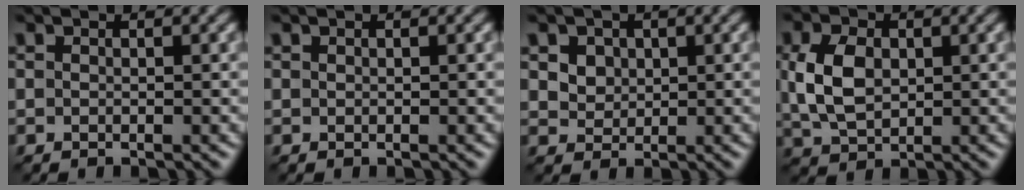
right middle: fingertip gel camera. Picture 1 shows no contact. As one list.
[{"total": 0.0}, {"total": 4.0, "force": [2.0, 2.9, 1.9], "torque": [-0.049, 0.007, 0.034]}, {"total": 5.1, "force": [0.7, 3.5, 3.6], "torque": [-0.083, 0.003, 0.015]}]